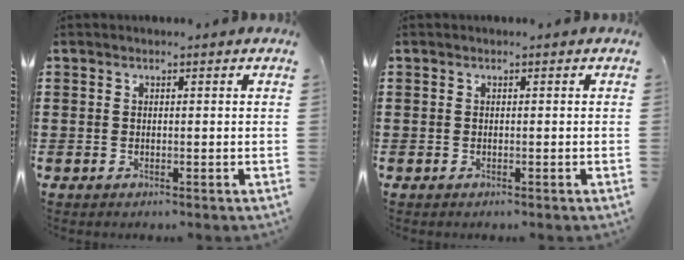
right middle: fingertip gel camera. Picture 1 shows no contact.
{"total": 0.0}